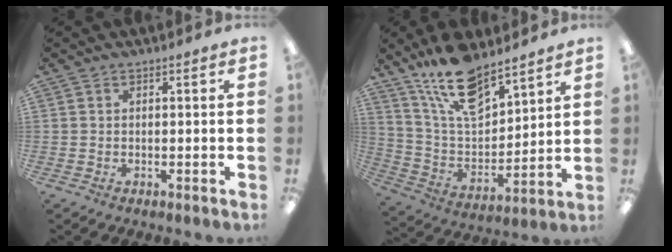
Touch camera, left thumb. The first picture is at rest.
{"total": 16.3, "force": [12.5, 6.4, 8.2], "torque": [-0.159, -0.072, 0.224]}